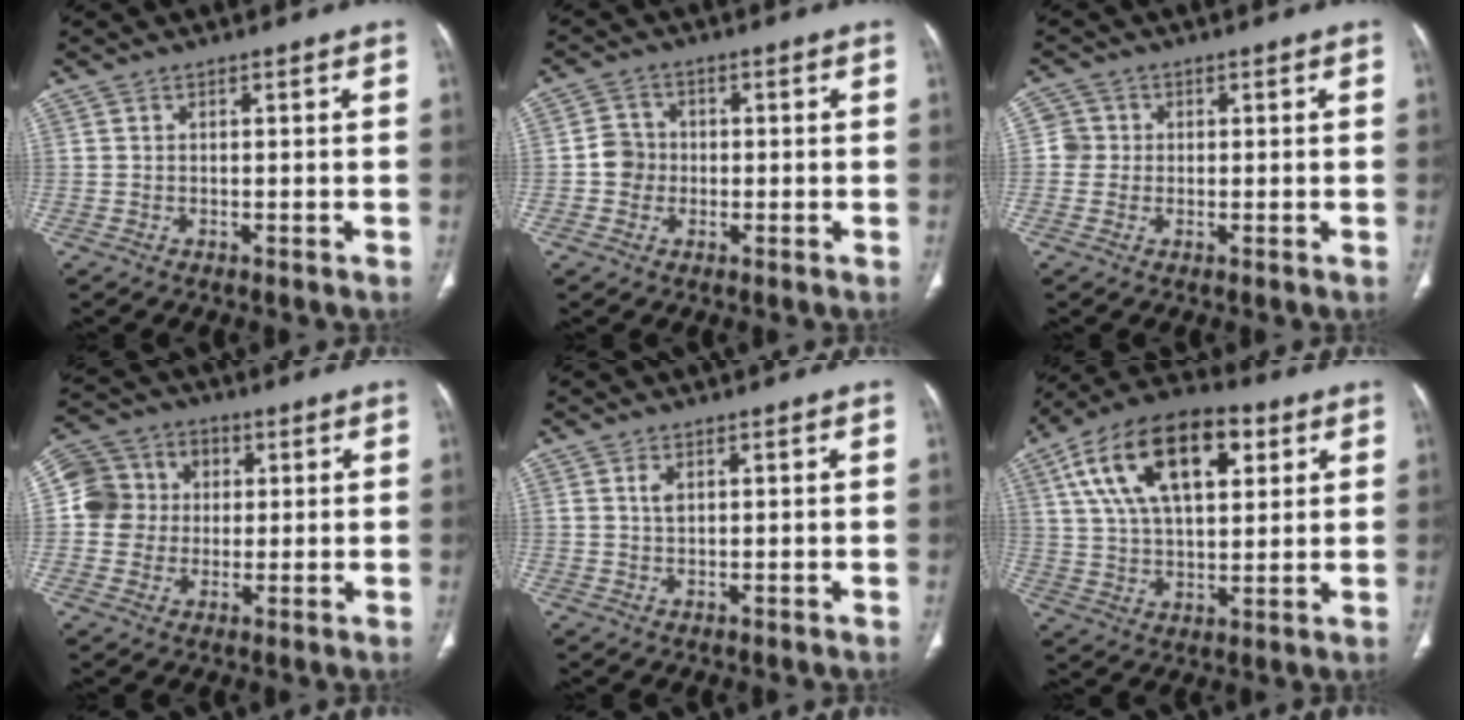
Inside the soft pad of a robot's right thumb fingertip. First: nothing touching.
{"total": 4.3, "force": [-0.6, 4.0, 1.3], "torque": [-0.002, 0.009, -0.017]}
{"total": 3.0, "force": [0.1, 3.0, 0.2], "torque": [0.021, 0.009, -0.004]}
{"total": 10.1, "force": [0.9, 9.5, 3.2], "torque": [-0.036, 0.018, 0.008]}
{"total": 1.8, "force": [0.7, 1.0, 1.3], "torque": [-0.025, 0.001, 0.015]}
{"total": 21.2, "force": [7.9, 11.1, 16.2], "torque": [-0.267, 0.005, 0.133]}